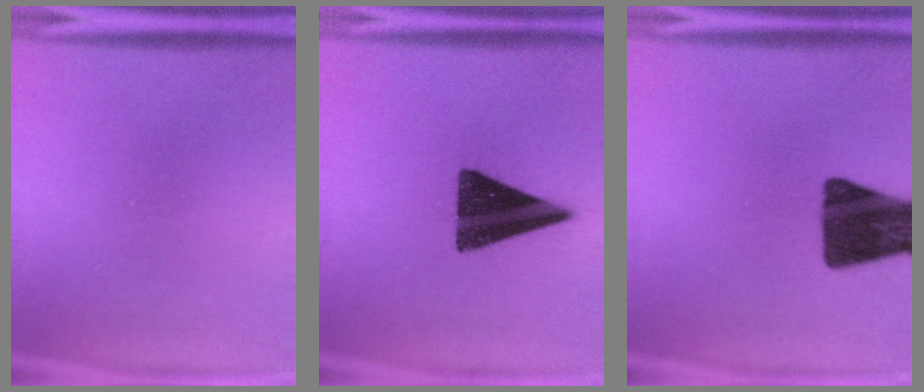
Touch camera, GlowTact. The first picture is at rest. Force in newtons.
{"total": 15.1}
{"total": 14.3}